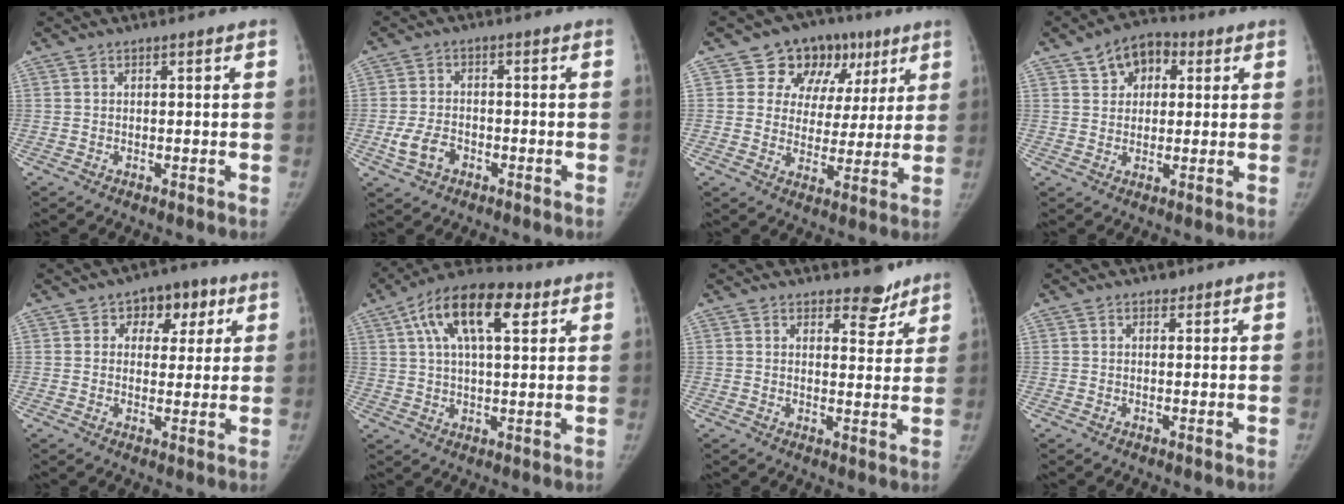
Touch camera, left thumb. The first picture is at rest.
{"total": 5.4, "force": [-2.2, 3.7, 3.3], "torque": [-0.065, 0.015, -0.039]}
{"total": 13.6, "force": [6.6, 10.6, 5.4], "torque": [-0.013, -0.005, 0.092]}
{"total": 7.8, "force": [3.3, 5.6, 4.4], "torque": [-0.031, 0.002, 0.047]}
{"total": 7.1, "force": [3.0, 5.3, 3.7], "torque": [0.001, -0.003, 0.034]}
{"total": 15.3, "force": [6.3, 6.6, 12.2], "torque": [-0.194, 0.013, 0.098]}
{"total": 4.9, "force": [4.0, 2.3, 1.6], "torque": [0.009, -0.029, 0.055]}
{"total": 0.9, "force": [0.6, 0.6, 0.1], "torque": [0.004, -0.003, 0.005]}